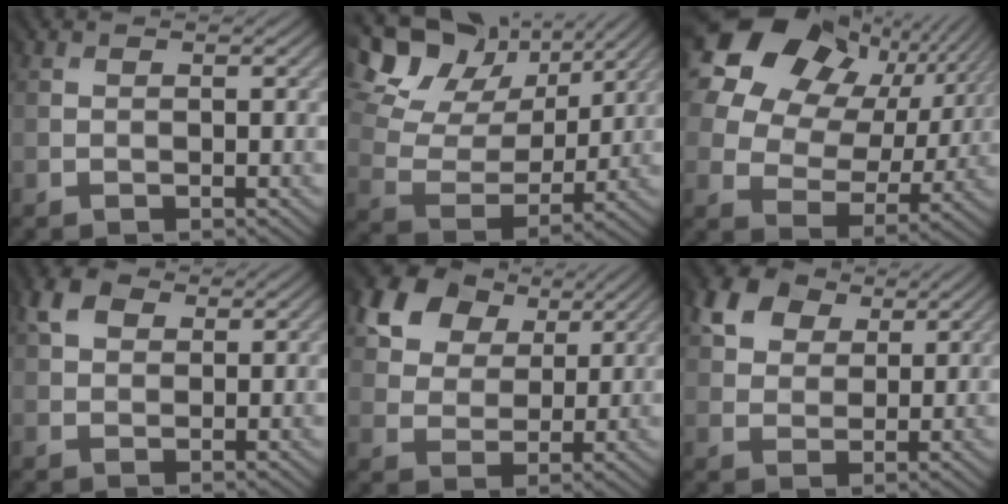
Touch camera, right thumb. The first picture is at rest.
{"total": 15.3, "force": [9.4, 9.2, 7.7], "torque": [-0.197, 0.035, 0.158]}
{"total": 19.5, "force": [9.5, 13.6, 10.2], "torque": [-0.257, 0.076, 0.176]}
{"total": 3.9, "force": [2.6, 2.6, 1.3], "torque": [-0.044, 0.009, 0.047]}
{"total": 14.1, "force": [8.8, 9.4, 5.7], "torque": [-0.168, 0.033, 0.184]}
{"total": 7.0, "force": [4.8, 4.5, 2.3], "torque": [-0.074, 0.013, 0.082]}